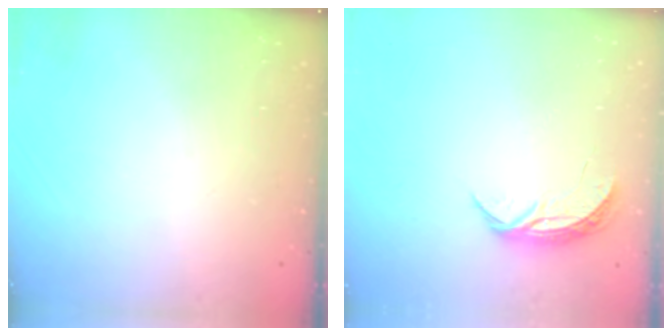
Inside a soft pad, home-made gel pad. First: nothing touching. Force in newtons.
{"total": 5.8, "press": 5.8, "slide": 0.6}